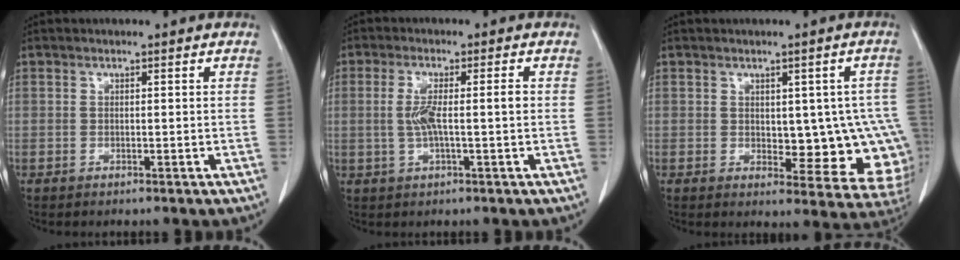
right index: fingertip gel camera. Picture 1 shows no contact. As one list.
[{"total": 5.1, "force": [-0.2, 0.4, 5.0], "torque": [-0.101, 0.004, -0.002]}, {"total": 11.2, "force": [-0.4, 5.2, 9.9], "torque": [-0.094, 0.004, 0.006]}]